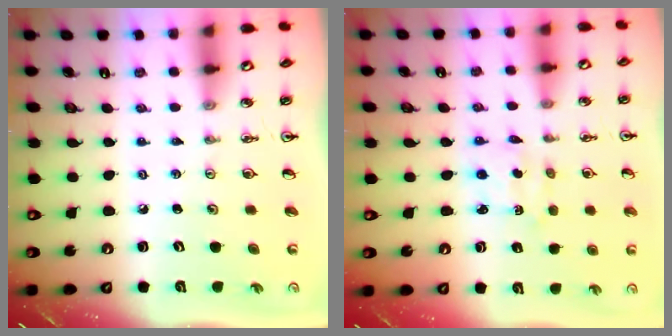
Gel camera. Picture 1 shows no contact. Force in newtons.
{"total": 2.1, "press": 2.1, "slide": 0.4}